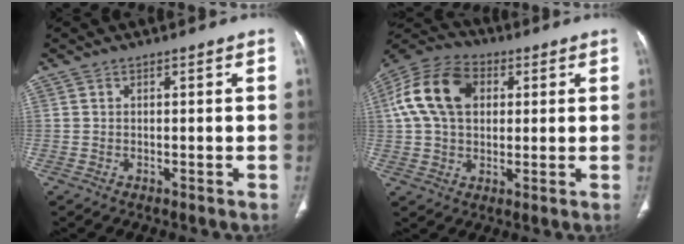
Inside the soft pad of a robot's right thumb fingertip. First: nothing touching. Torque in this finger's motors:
{"motor_torque": [0.21, 0.30, 0.49, -0.38, 0.17]}